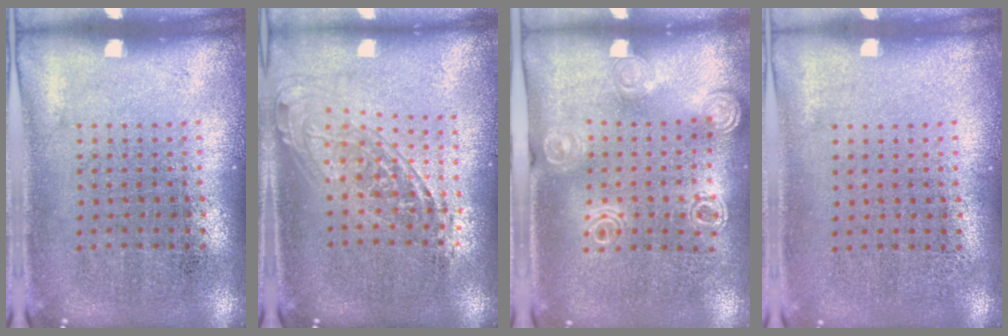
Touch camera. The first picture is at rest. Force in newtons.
{"total": 1.6, "press": 1.3, "slide": 0.9}
{"total": 1.4, "press": 1.3, "slide": 0.2}
{"total": 0.0}